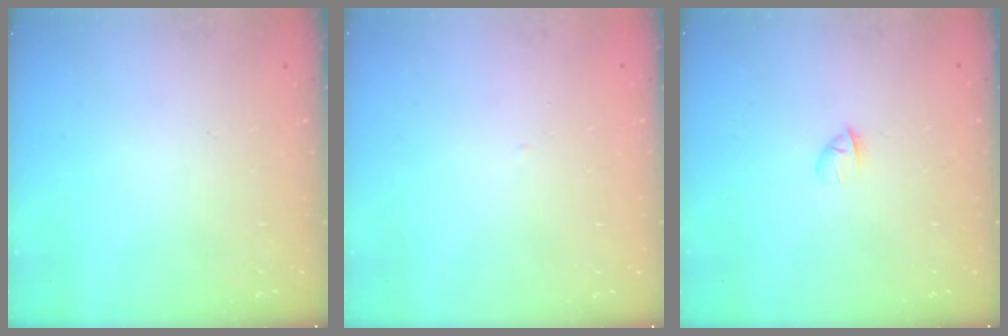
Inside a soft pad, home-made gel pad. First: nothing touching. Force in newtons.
{"total": 1.6, "press": 1.6, "slide": 0.3}
{"total": 2.4, "press": 2.2, "slide": 0.8}